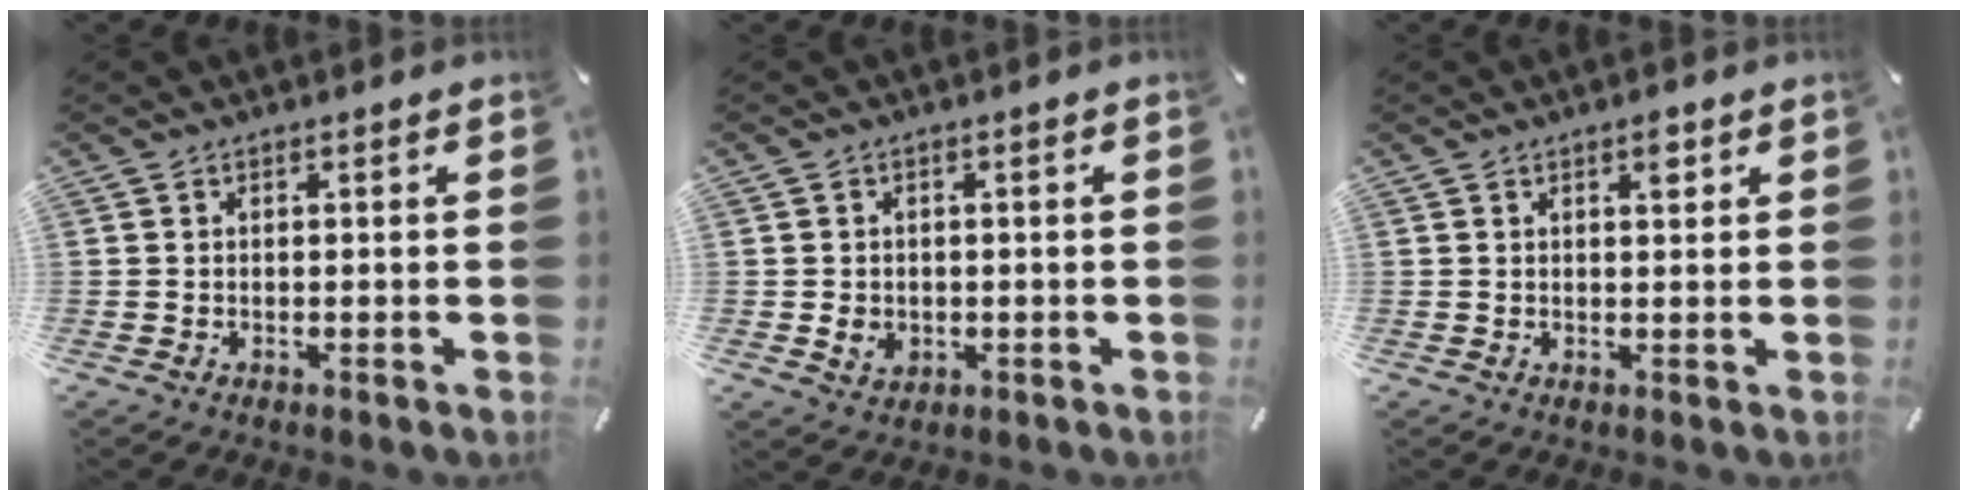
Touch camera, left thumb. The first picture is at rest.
{"total": 3.0, "force": [-0.5, 2.6, 1.5], "torque": [-0.025, -0.001, -0.011]}
{"total": 2.3, "force": [1.2, 1.1, 1.7], "torque": [-0.013, -0.007, 0.014]}